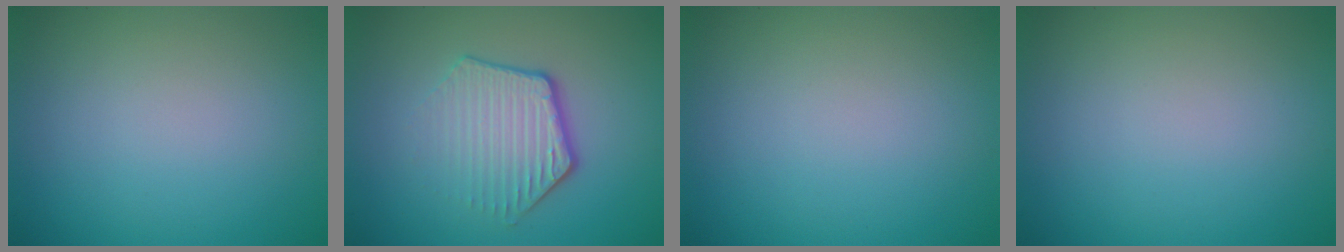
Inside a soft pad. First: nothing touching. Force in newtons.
{"total": 4.1, "press": 3.1, "slide": 2.6}
{"total": 0.0}
{"total": 0.0}